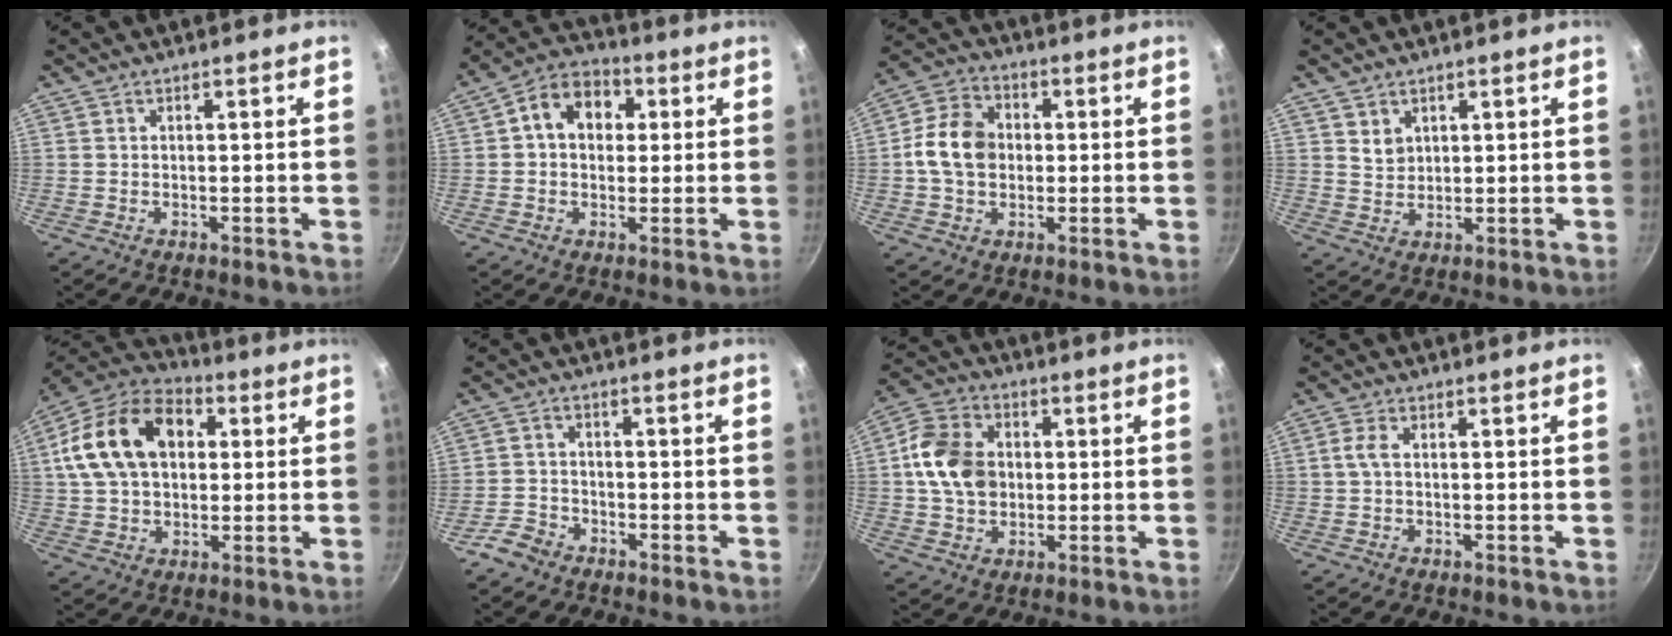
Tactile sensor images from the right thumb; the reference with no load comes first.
{"total": 10.3, "force": [2.0, 7.8, 6.3], "torque": [-0.070, 0.020, 0.013]}
{"total": 10.7, "force": [0.1, 8.3, 6.7], "torque": [-0.100, 0.017, -0.012]}
{"total": 2.9, "force": [1.6, 2.2, 1.1], "torque": [-0.008, -0.006, 0.035]}
{"total": 19.6, "force": [4.1, 13.5, 13.6], "torque": [-0.229, 0.025, 0.058]}
{"total": 4.4, "force": [-3.1, 2.8, 1.3], "torque": [-0.023, 0.033, -0.060]}
{"total": 12.4, "force": [0.8, 9.4, 8.0], "torque": [-0.127, 0.012, 0.003]}
{"total": 2.5, "force": [0.2, 1.1, 2.2], "torque": [-0.055, 0.007, 0.001]}